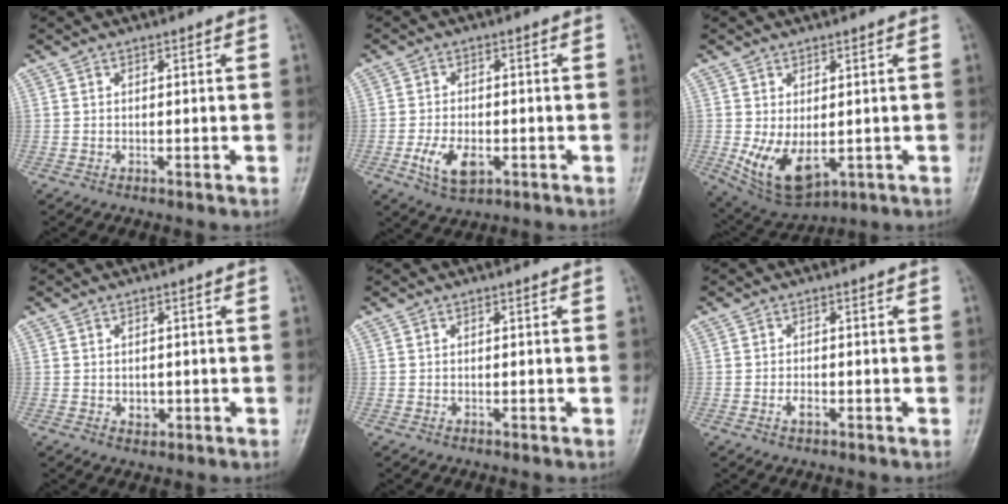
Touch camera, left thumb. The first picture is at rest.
{"total": 6.5, "force": [-2.1, 3.8, 4.8], "torque": [-0.089, -0.001, -0.033]}
{"total": 9.2, "force": [-0.7, 5.3, 7.5], "torque": [-0.125, -0.017, 0.009]}
{"total": 1.7, "force": [-0.1, 1.4, 0.9], "torque": [-0.010, -0.001, 0.003]}
{"total": 0.0}
{"total": 1.6, "force": [-0.6, 0.9, 1.1], "torque": [-0.021, 0.000, -0.012]}